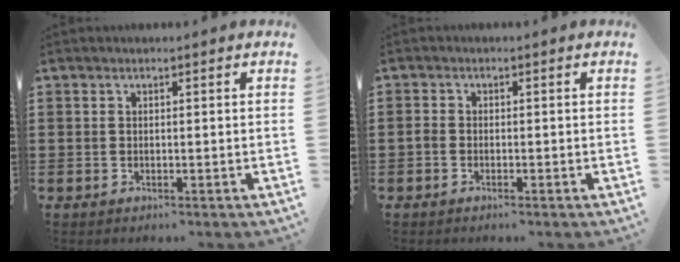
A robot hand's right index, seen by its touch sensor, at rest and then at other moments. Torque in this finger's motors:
{"motor_torque": [0.54, -0.08, 0.00, 0.02]}